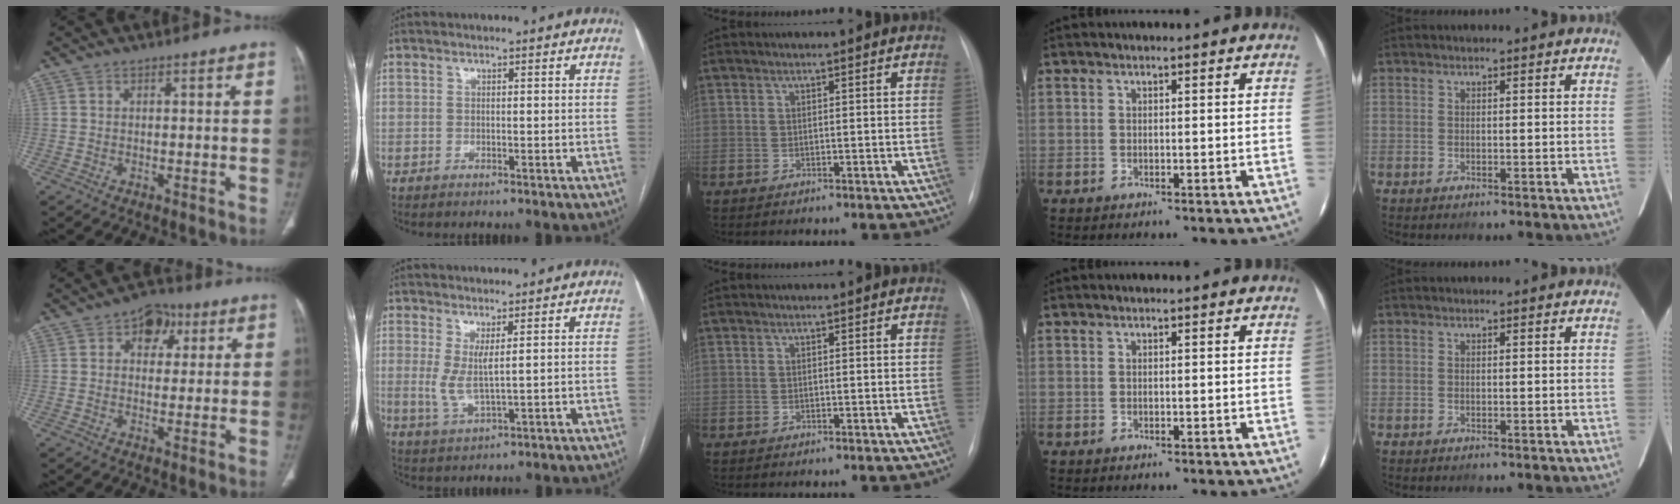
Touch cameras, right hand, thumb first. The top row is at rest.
{"thumb": {"total": 7.0, "force": [2.8, 5.2, 3.8], "torque": [-0.012, -0.001, 0.032]}, "index": {"total": 4.2, "force": [0.9, 0.5, 4.0], "torque": [-0.090, -0.010, 0.027]}}